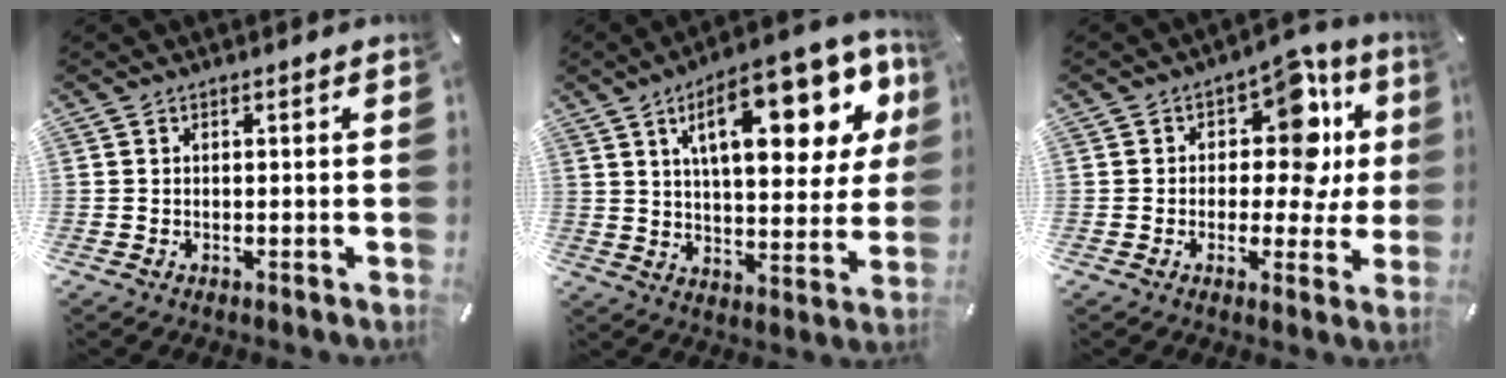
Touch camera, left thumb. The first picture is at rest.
{"total": 22.6, "force": [9.6, 9.4, 18.2], "torque": [-0.267, -0.030, 0.144]}
{"total": 14.1, "force": [4.9, 8.4, 10.2], "torque": [-0.137, -0.029, 0.081]}